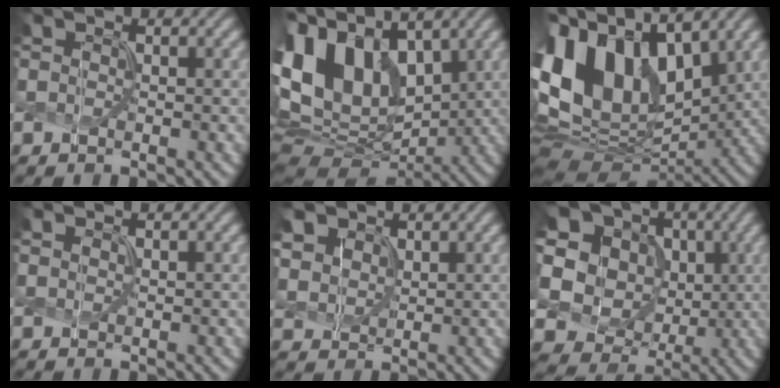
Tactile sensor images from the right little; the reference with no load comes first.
{"total": 16.5, "force": [4.3, 10.9, 11.6], "torque": [-0.249, 0.015, 0.085]}
{"total": 15.1, "force": [2.7, 9.8, 11.1], "torque": [-0.247, 0.017, 0.045]}
{"total": 0.5, "force": [0.5, 0.0, 0.2], "torque": [-0.008, 0.000, 0.011]}
{"total": 5.2, "force": [3.0, 3.5, 2.3], "torque": [-0.100, 0.009, 0.066]}
{"total": 16.8, "force": [3.1, 14.8, 7.3], "torque": [-0.206, 0.031, 0.042]}